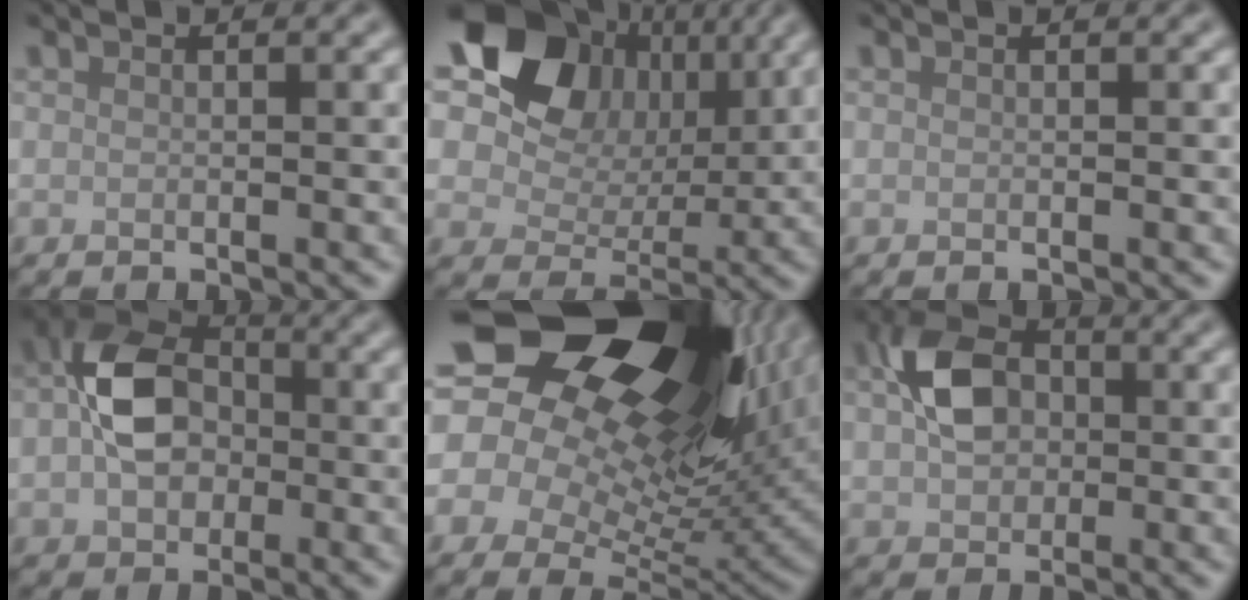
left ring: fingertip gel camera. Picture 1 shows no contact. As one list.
[{"total": 12.6, "force": [5.2, 8.9, 7.3], "torque": [-0.135, 0.021, 0.081]}, {"total": 0.0}, {"total": 6.8, "force": [-0.7, 4.9, 4.6], "torque": [-0.084, 0.012, -0.024]}, {"total": 22.9, "force": [10.2, 14.2, 14.9], "torque": [-0.291, 0.049, 0.176]}, {"total": 5.5, "force": [0.4, 4.1, 3.6], "torque": [-0.070, 0.011, -0.003]}]